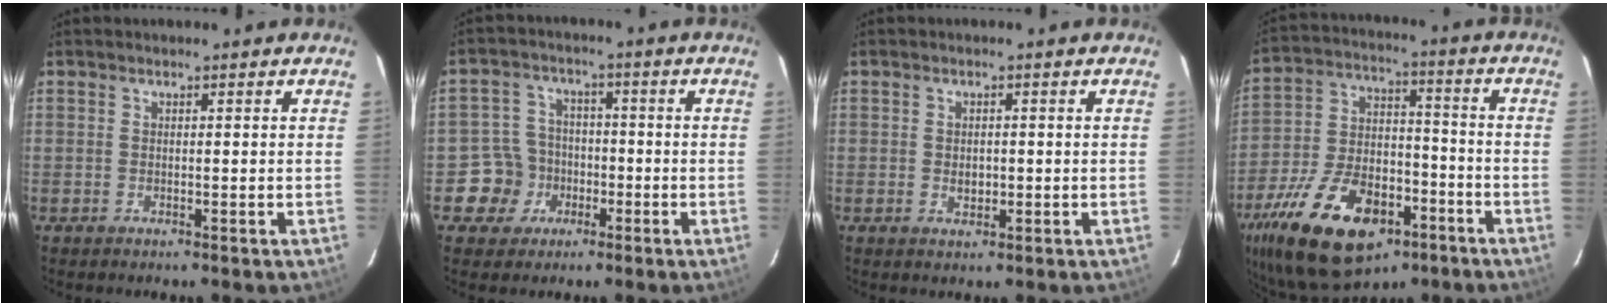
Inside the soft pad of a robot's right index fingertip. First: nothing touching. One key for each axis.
{"total": 7.0, "fx": -2.8, "fy": 6.5, "fz": 0.5, "tx": -0.027, "ty": 0.029, "tz": -0.043}
{"total": 2.0, "fx": -0.2, "fy": 1.6, "fz": 1.2, "tx": -0.019, "ty": 0.000, "tz": -0.001}
{"total": 24.3, "fx": -13.6, "fy": 13.4, "fz": 15.1, "tx": -0.320, "ty": -0.008, "tz": -0.211}